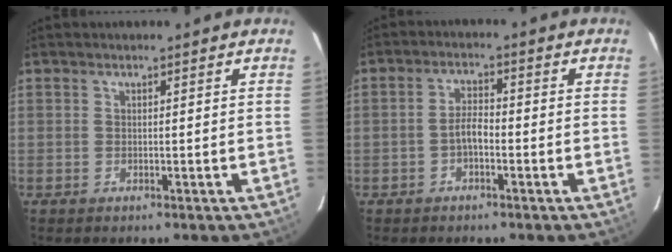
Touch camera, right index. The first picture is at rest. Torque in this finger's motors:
{"motor_torque": [0.62, -0.29, 0.41, 0.09]}